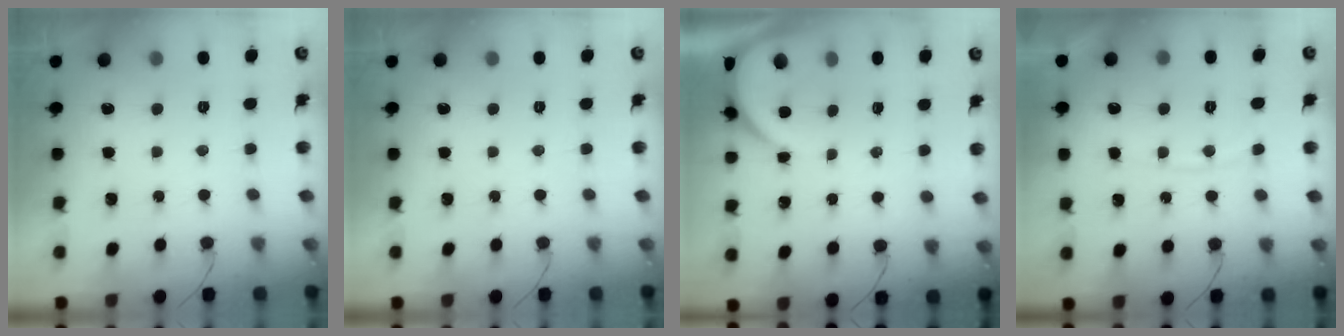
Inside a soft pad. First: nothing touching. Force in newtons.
{"total": 0.0}
{"total": 3.5, "press": 3.4, "slide": 0.5}
{"total": 7.7, "press": 7.6, "slide": 1.0}